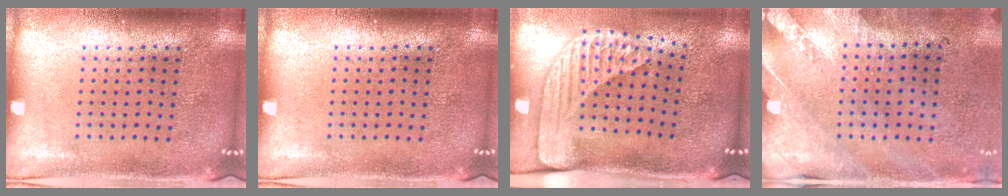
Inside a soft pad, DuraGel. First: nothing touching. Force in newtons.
{"total": 0.0}
{"total": 2.3, "press": 1.7, "slide": 1.5}
{"total": 2.5, "press": 2.0, "slide": 1.4}